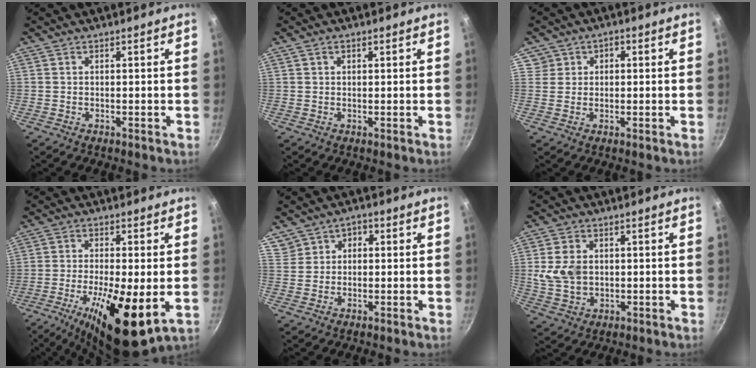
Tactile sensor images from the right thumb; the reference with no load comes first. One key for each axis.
{"total": 1.2, "fx": 0.6, "fy": 0.7, "fz": 0.7, "tx": -0.008, "ty": 0.000, "tz": 0.011}
{"total": 3.7, "fx": 1.0, "fy": 3.5, "fz": 0.6, "tx": 0.022, "ty": 0.016, "tz": 0.018}
{"total": 15.2, "fx": -4.2, "fy": 4.6, "fz": 13.8, "tx": -0.244, "ty": -0.003, "tz": -0.068}
{"total": 4.8, "fx": 1.8, "fy": 4.1, "fz": 1.6, "tx": 0.001, "ty": 0.010, "tz": 0.034}
{"total": 7.9, "fx": 0.8, "fy": 6.1, "fz": 5.0, "tx": -0.082, "ty": -0.005, "tz": 0.018}